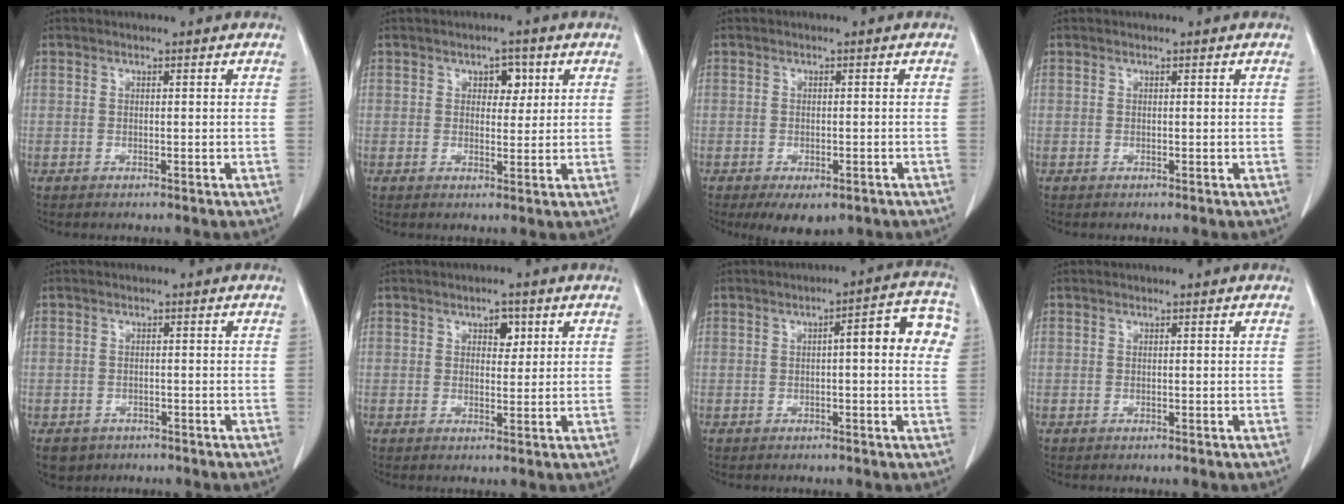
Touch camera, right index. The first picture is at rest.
{"total": 3.2, "force": [1.3, 2.0, 2.2], "torque": [-0.025, 0.006, 0.018]}
{"total": 4.9, "force": [-3.1, 2.4, 3.0], "torque": [-0.038, -0.006, -0.039]}
{"total": 0.0}
{"total": 3.8, "force": [-2.4, 2.9, 0.5], "torque": [-0.007, 0.004, -0.033]}
{"total": 2.7, "force": [1.2, 1.6, 1.8], "torque": [-0.022, 0.002, 0.018]}
{"total": 8.0, "force": [1.1, 1.8, 7.7], "torque": [-0.089, 0.028, 0.005]}
{"total": 0.0}